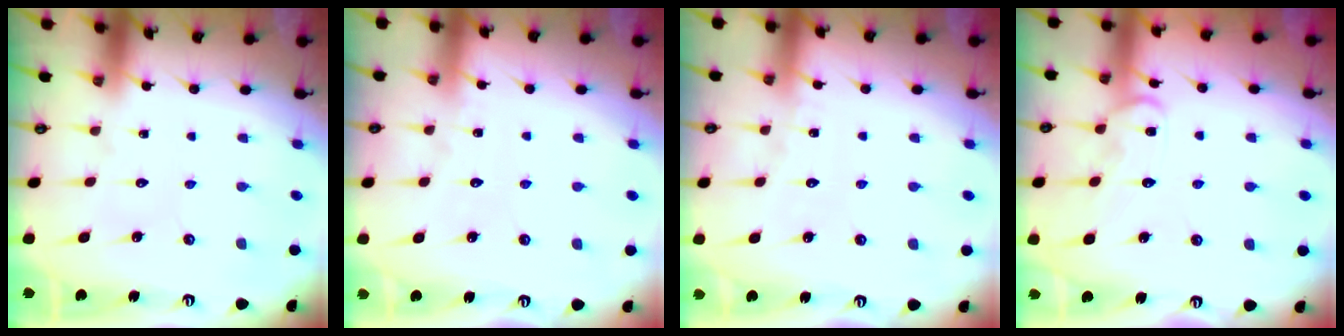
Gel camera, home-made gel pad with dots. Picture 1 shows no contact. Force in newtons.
{"total": 3.6, "press": 3.6, "slide": 0.3}
{"total": 3.2, "press": 3.2, "slide": 0.3}
{"total": 11.1, "press": 11.0, "slide": 0.9}